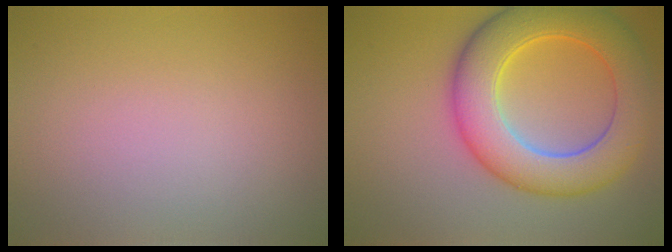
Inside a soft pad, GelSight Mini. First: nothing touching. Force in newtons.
{"total": 9.4, "press": 9.4, "slide": 0.5}